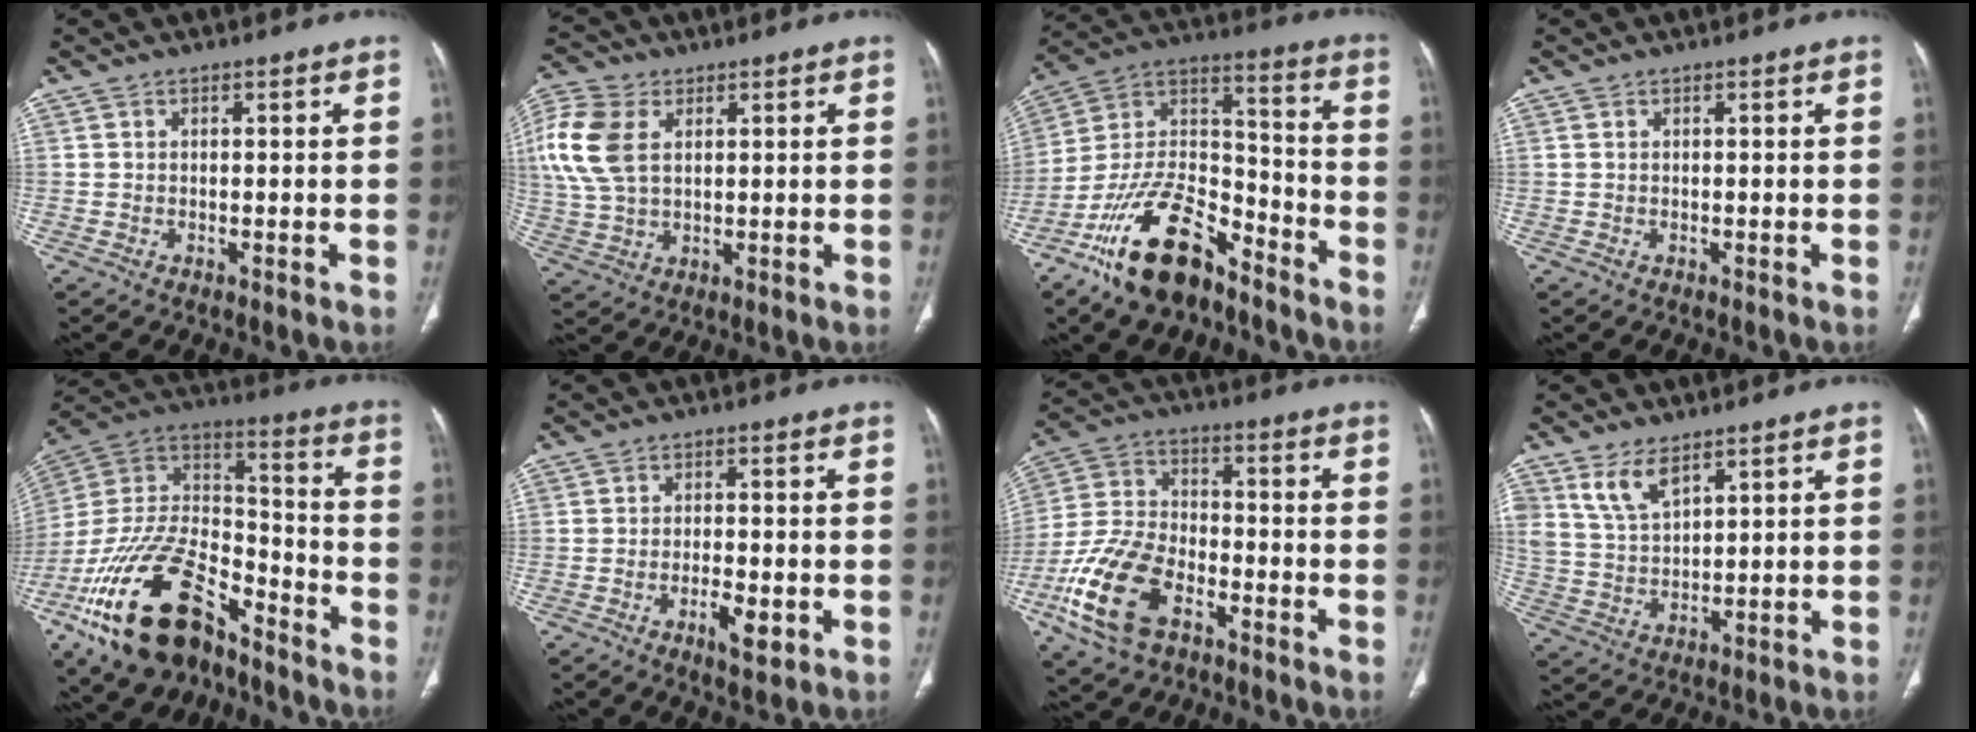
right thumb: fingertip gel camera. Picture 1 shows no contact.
{"total": 13.4, "force": [3.6, 8.6, 9.7], "torque": [-0.228, 0.004, 0.072]}
{"total": 19.7, "force": [-13.2, 9.1, 11.5], "torque": [-0.190, 0.089, -0.235]}
{"total": 0.0}
{"total": 27.3, "force": [-16.7, 13.6, 16.8], "torque": [-0.345, 0.062, -0.296]}
{"total": 4.6, "force": [-1.9, 1.7, 3.9], "torque": [-0.062, 0.001, -0.027]}
{"total": 16.1, "force": [-7.7, 9.2, 10.8], "torque": [-0.226, 0.032, -0.148]}
{"total": 6.5, "force": [4.3, 2.9, 3.8], "torque": [-0.067, -0.023, 0.095]}